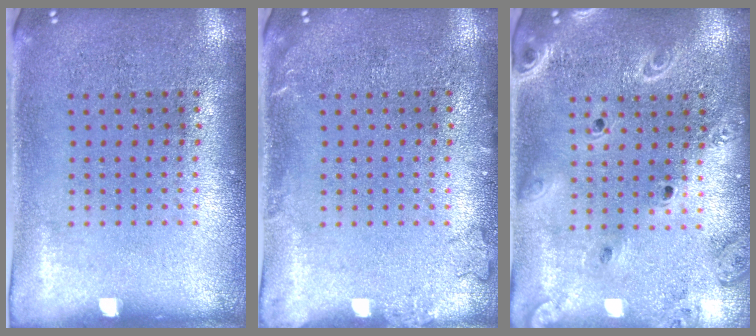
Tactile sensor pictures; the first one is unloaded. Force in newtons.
{"total": 1.1, "press": 1.0, "slide": 0.3}
{"total": 2.1, "press": 1.9, "slide": 0.9}